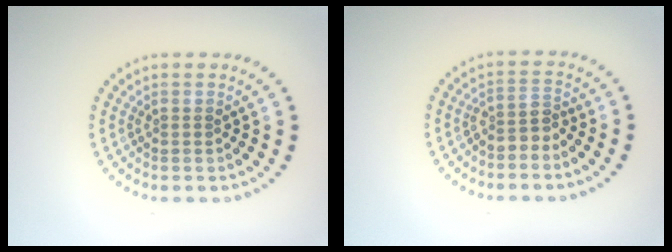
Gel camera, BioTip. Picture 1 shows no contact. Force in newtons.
{"total": 1.9, "press": 1.4, "slide": 1.2}